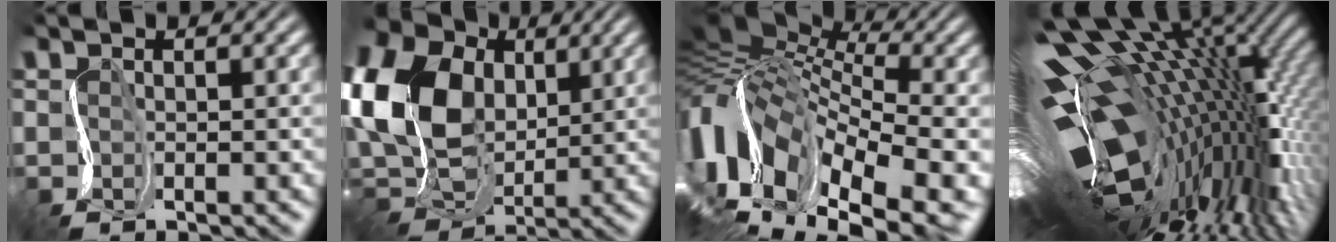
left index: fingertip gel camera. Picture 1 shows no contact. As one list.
[{"total": 13.8, "force": [3.4, 10.4, 8.5], "torque": [-0.215, 0.011, 0.058]}, {"total": 14.1, "force": [-0.4, 8.7, 11.1], "torque": [-0.209, 0.003, 0.032]}, {"total": 18.6, "force": [0.8, 7.8, 16.9], "torque": [-0.269, 0.001, 0.024]}]